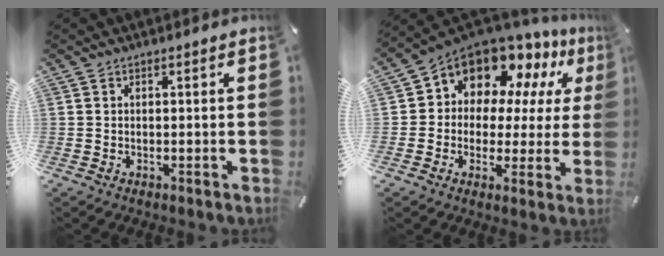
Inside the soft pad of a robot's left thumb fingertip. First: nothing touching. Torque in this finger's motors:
{"motor_torque": [0.41, 1.17, 1.91, -0.85, 0.33]}